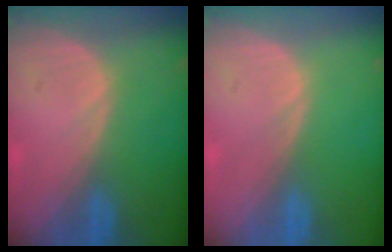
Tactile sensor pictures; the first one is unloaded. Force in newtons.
{"total": 0.0}